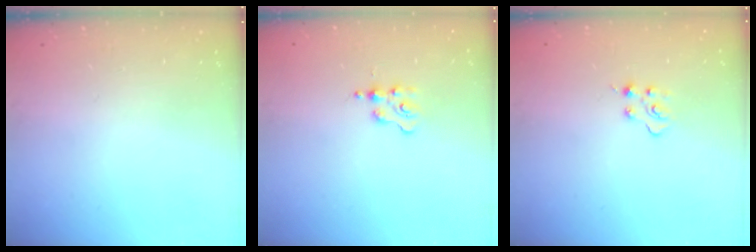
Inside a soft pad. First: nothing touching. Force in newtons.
{"total": 1.4, "press": 1.3, "slide": 0.3}
{"total": 3.4, "press": 3.4, "slide": 0.4}